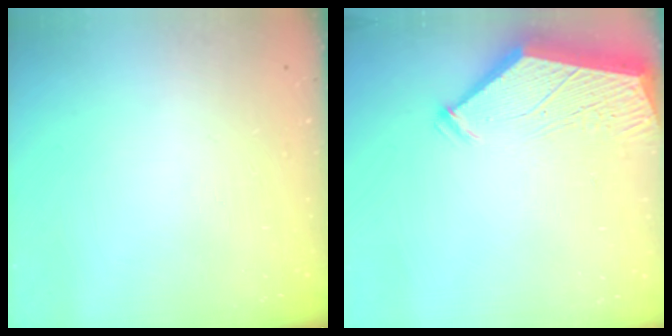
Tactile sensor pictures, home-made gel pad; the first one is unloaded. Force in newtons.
{"total": 5.9, "press": 5.9, "slide": 0.8}